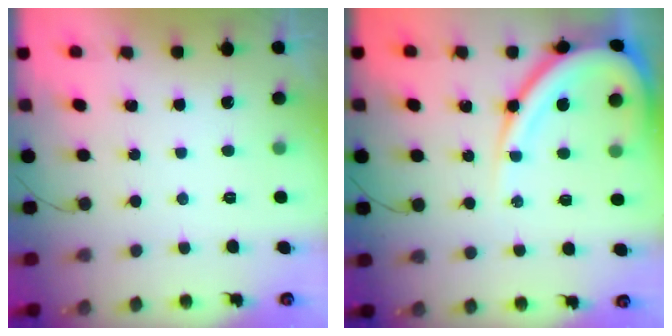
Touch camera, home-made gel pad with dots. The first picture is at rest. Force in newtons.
{"total": 14.9, "press": 14.8, "slide": 1.5}